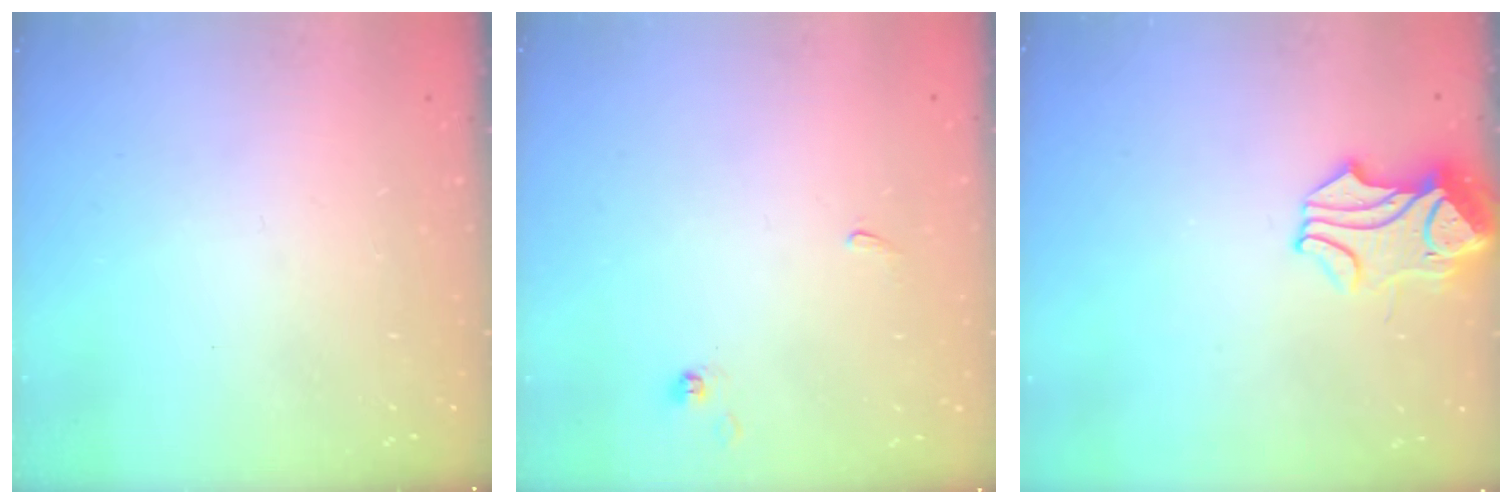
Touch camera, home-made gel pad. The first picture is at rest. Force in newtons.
{"total": 0.9, "press": 0.9, "slide": 0.2}
{"total": 1.4, "press": 0.9, "slide": 1.0}